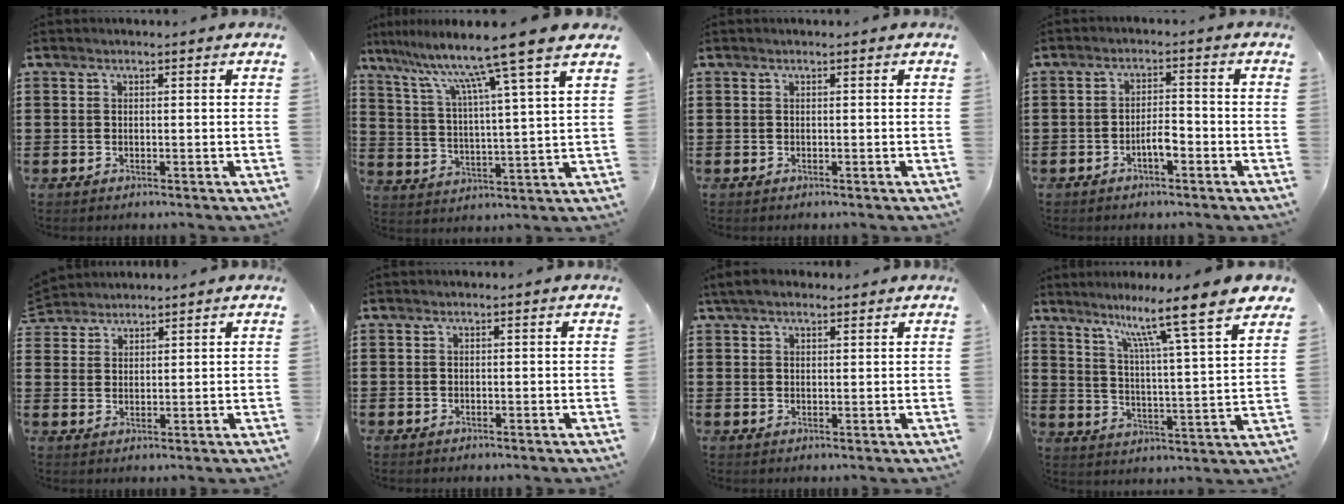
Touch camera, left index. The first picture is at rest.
{"total": 11.2, "force": [8.8, -1.2, 6.9], "torque": [-0.158, -0.051, 0.133]}
{"total": 0.0}
{"total": 3.3, "force": [-1.7, 1.0, 2.6], "torque": [-0.047, 0.009, -0.033]}
{"total": 2.8, "force": [2.6, 0.9, -0.5], "torque": [0.000, -0.003, 0.050]}
{"total": 0.0}
{"total": 3.1, "force": [2.4, 1.2, 1.5], "torque": [-0.035, 0.006, 0.045]}
{"total": 10.4, "force": [8.3, -0.8, 6.2], "torque": [-0.125, -0.063, 0.125]}